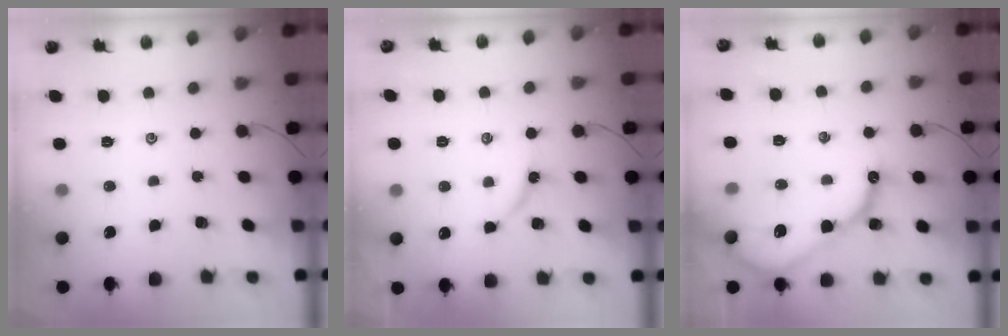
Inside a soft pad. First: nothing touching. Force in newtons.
{"total": 3.3, "press": 3.3, "slide": 0.6}
{"total": 13.0, "press": 12.9, "slide": 1.2}